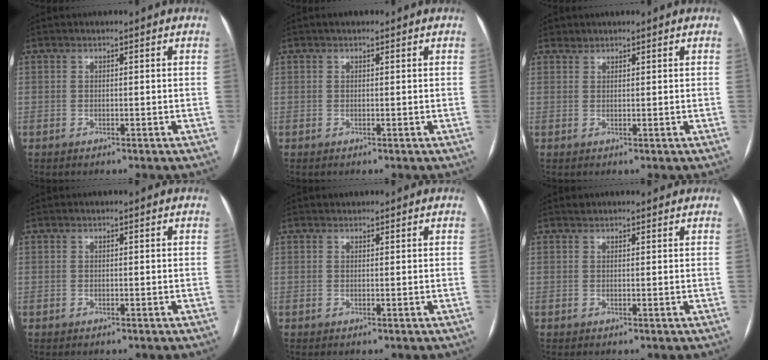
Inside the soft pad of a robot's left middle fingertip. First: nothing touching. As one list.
[{"total": 0.9, "force": [0.6, 0.5, 0.5], "torque": [-0.012, 0.011, 0.009]}, {"total": 0.9, "force": [0.7, 0.5, -0.2], "torque": [0.005, 0.000, 0.010]}, {"total": 0.0}, {"total": 0.8, "force": [0.6, 0.4, 0.0], "torque": [-0.004, 0.005, 0.010]}, {"total": 1.9, "force": [1.8, 0.7, 0.3], "torque": [-0.004, 0.022, 0.026]}]